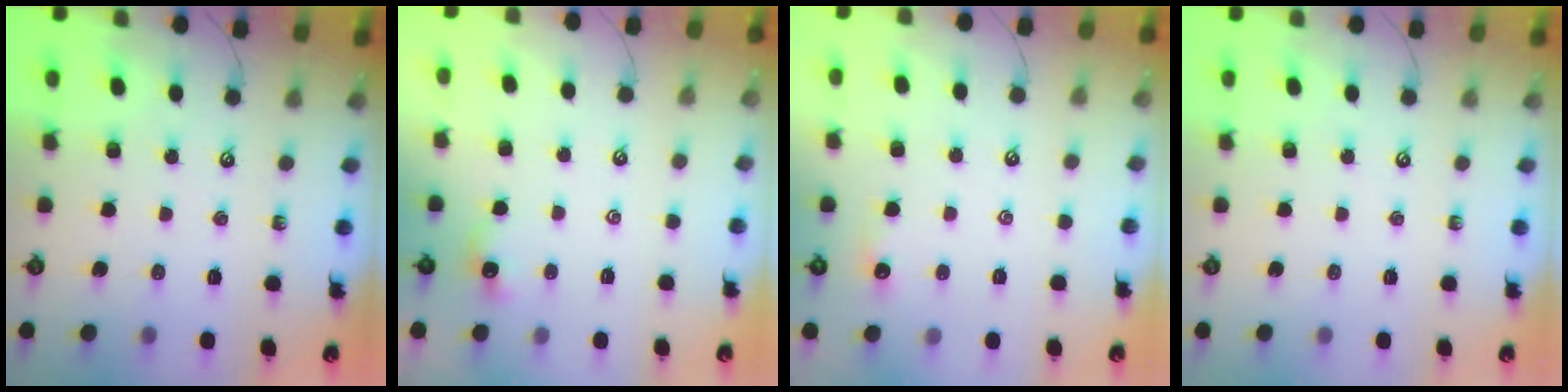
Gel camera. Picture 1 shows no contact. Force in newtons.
{"total": 3.3, "press": 3.3, "slide": 0.2}
{"total": 2.5, "press": 2.4, "slide": 0.4}
{"total": 0.0}